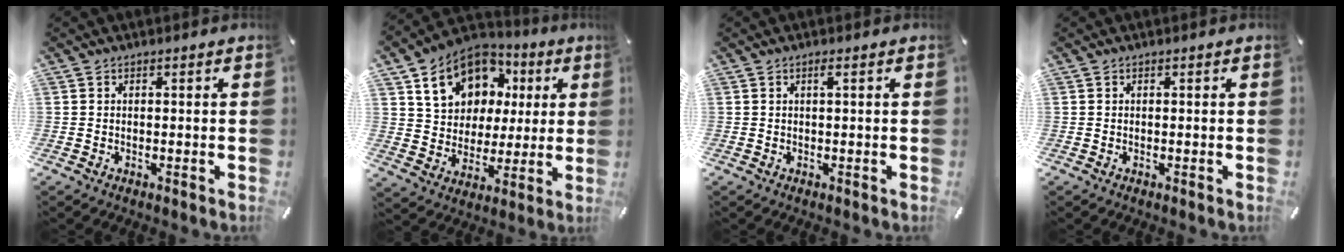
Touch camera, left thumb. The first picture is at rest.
{"total": 13.9, "force": [5.6, 11.7, 5.0], "torque": [-0.093, -0.019, 0.111]}
{"total": 1.1, "force": [0.3, 0.0, 1.0], "torque": [-0.020, 0.001, 0.005]}
{"total": 0.0}